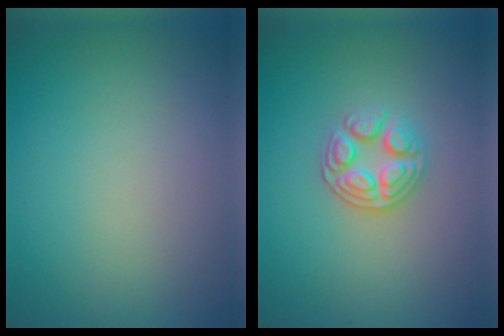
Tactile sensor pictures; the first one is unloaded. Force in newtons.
{"total": 3.0, "press": 2.8, "slide": 1.1}